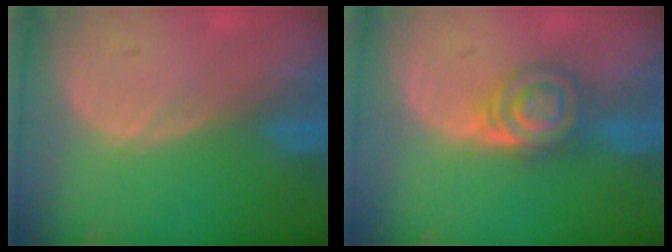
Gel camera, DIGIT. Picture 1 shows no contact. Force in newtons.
{"total": 6.1, "press": 5.5, "slide": 2.5}